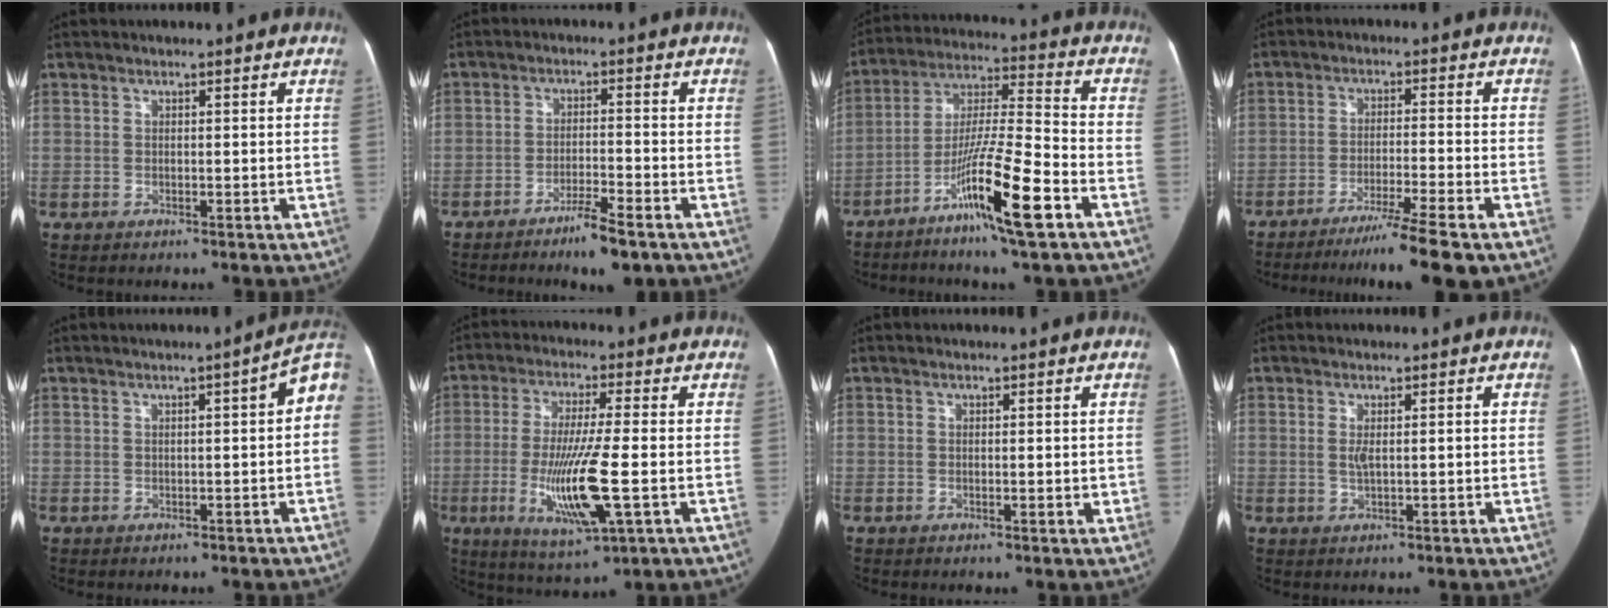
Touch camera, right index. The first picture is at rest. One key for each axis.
{"total": 5.9, "fx": -4.2, "fy": 0.4, "fz": 4.1, "tx": -0.073, "ty": -0.008, "tz": -0.069}
{"total": 14.8, "fx": -7.5, "fy": 0.1, "fz": 12.8, "tx": -0.242, "ty": -0.015, "tz": -0.133}
{"total": 9.9, "fx": -7.6, "fy": -1.5, "fz": 6.0, "tx": -0.087, "ty": -0.033, "tz": -0.120}
{"total": 5.0, "fx": 0.7, "fy": 0.8, "fz": 4.9, "tx": -0.053, "ty": 0.016, "tz": 0.001}
{"total": 12.7, "fx": -2.9, "fy": 0.9, "fz": 12.3, "tx": -0.241, "ty": -0.023, "tz": -0.051}
{"total": 1.4, "fx": 0.0, "fy": 0.4, "fz": 1.4, "tx": -0.022, "ty": -0.004, "tz": 0.001}
{"total": 2.1, "fx": 0.1, "fy": 0.5, "fz": 2.1, "tx": -0.041, "ty": -0.002, "tz": 0.004}